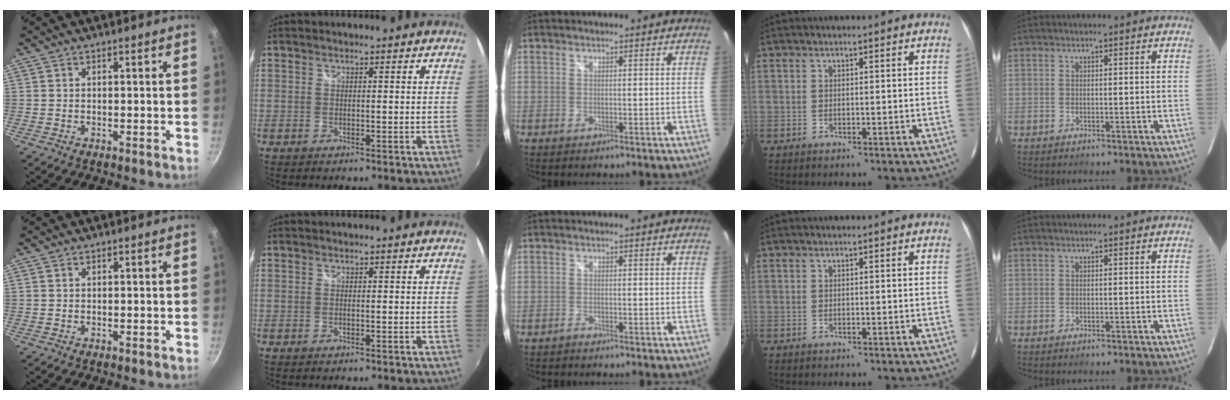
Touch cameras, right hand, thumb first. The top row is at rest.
{"middle": {"total": 0.8, "force": [-0.8, 0.1, 0.1], "torque": [-0.003, -0.002, -0.017]}}